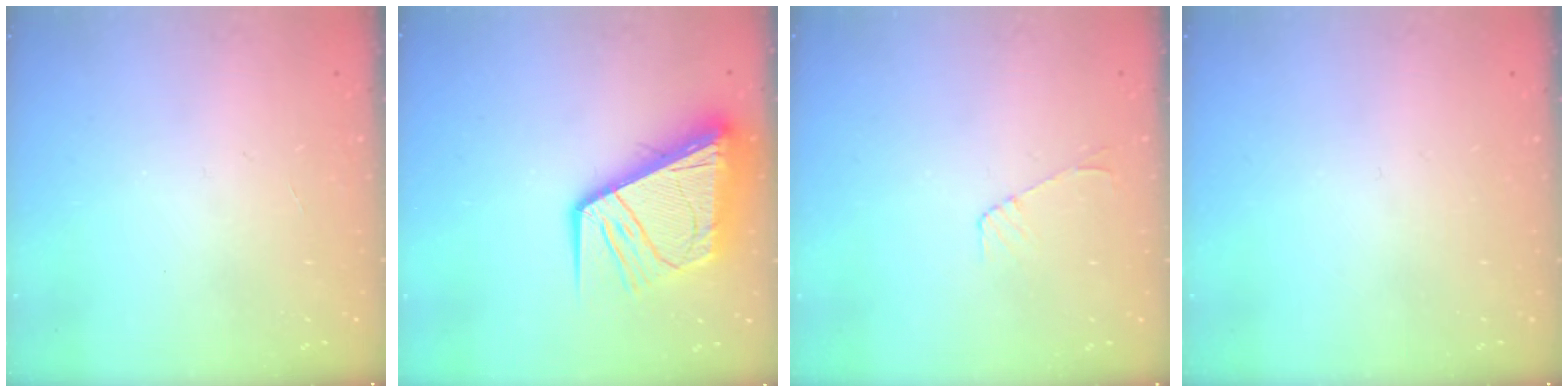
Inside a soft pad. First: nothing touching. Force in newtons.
{"total": 17.1, "press": 17.0, "slide": 1.9}
{"total": 5.3, "press": 5.2, "slide": 0.5}
{"total": 0.0}